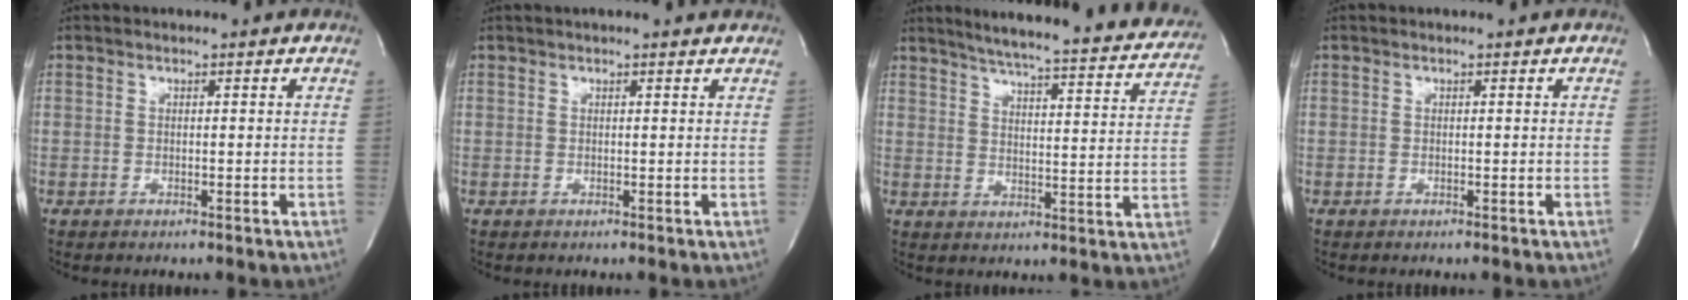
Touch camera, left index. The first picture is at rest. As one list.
[{"total": 4.3, "force": [3.9, 0.3, 1.7], "torque": [-0.025, 0.021, 0.040]}, {"total": 25.4, "force": [23.0, 2.6, 10.4], "torque": [-0.153, -0.056, 0.275]}, {"total": 0.0}]